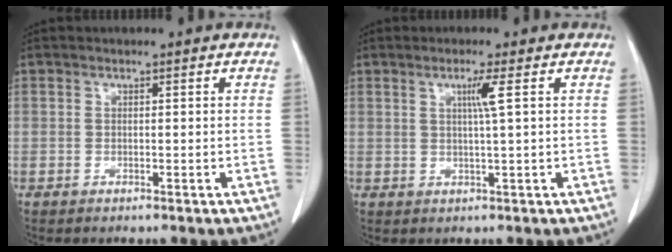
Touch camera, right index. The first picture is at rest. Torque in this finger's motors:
{"motor_torque": [0.33, 0.18, 0.05, 0.02]}